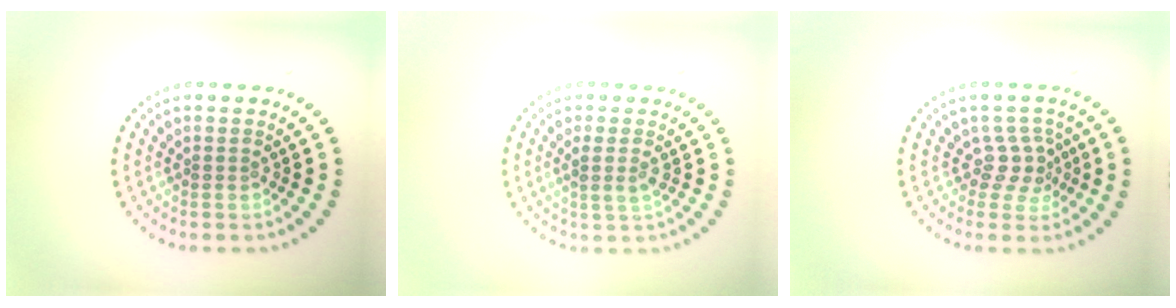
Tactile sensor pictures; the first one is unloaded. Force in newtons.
{"total": 1.6, "press": 1.4, "slide": 0.8}
{"total": 2.3, "press": 1.5, "slide": 1.7}